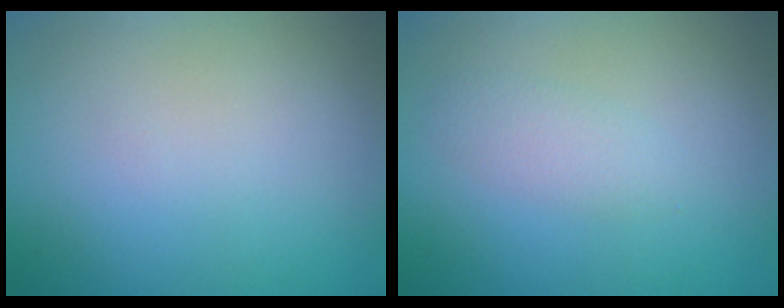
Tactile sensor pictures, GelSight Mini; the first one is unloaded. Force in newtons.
{"total": 1.7, "press": 1.7, "slide": 0.1}